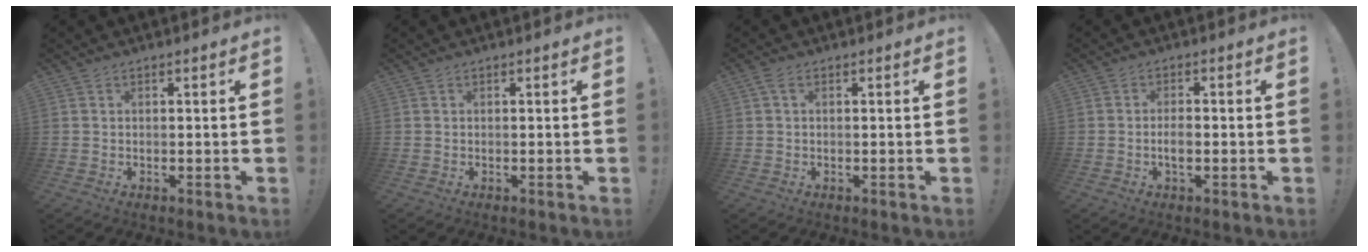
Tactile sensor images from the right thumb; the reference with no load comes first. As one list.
[{"total": 0.0}, {"total": 1.5, "force": [0.3, 0.7, 1.3], "torque": [-0.030, 0.007, 0.005]}, {"total": 3.2, "force": [-0.9, 1.1, 2.9], "torque": [-0.050, 0.000, -0.019]}]